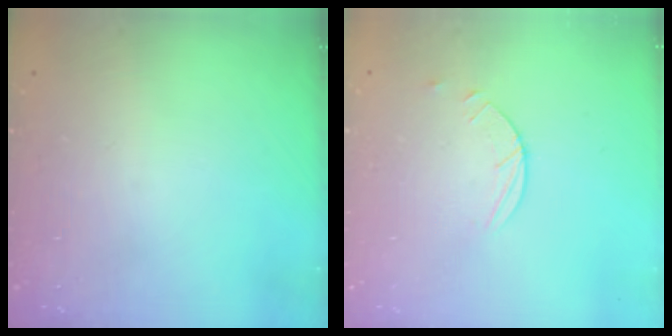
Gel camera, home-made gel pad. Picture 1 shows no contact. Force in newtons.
{"total": 2.9, "press": 2.8, "slide": 0.3}